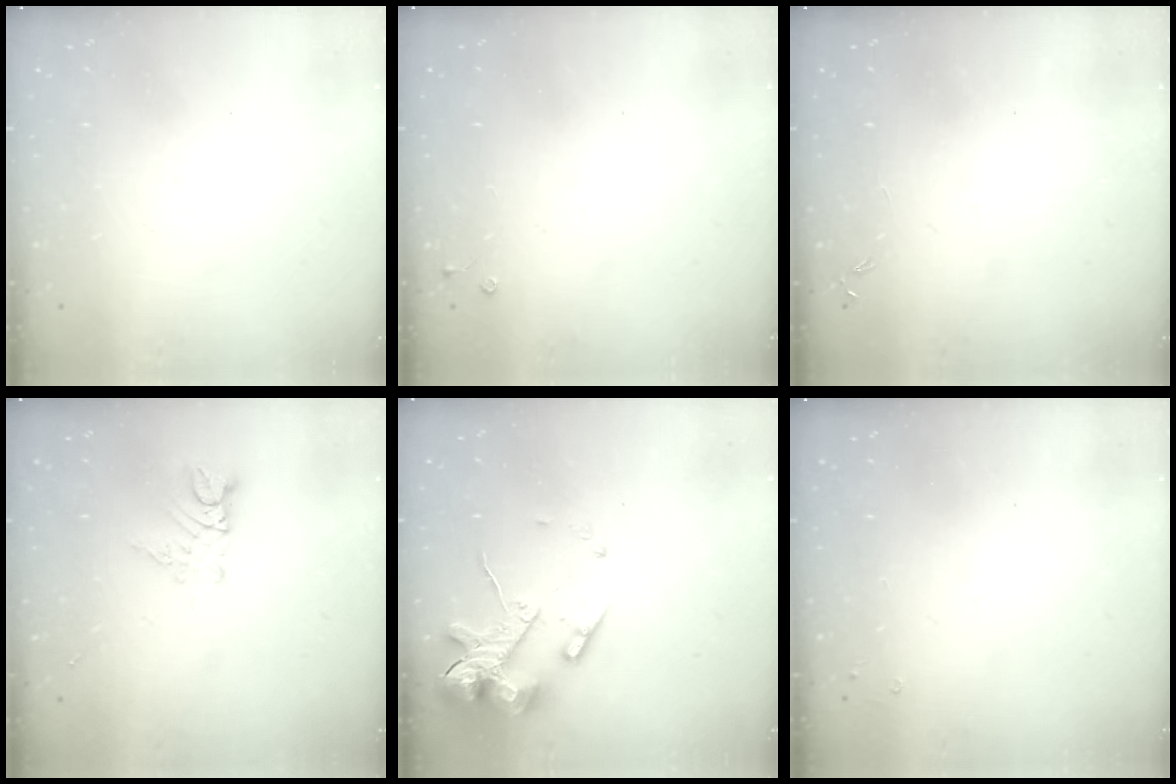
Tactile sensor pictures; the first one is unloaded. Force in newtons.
{"total": 2.7, "press": 2.7, "slide": 0.4}
{"total": 0.0}
{"total": 4.4, "press": 4.4, "slide": 0.3}
{"total": 14.6, "press": 14.4, "slide": 2.3}
{"total": 1.9, "press": 1.8, "slide": 0.4}